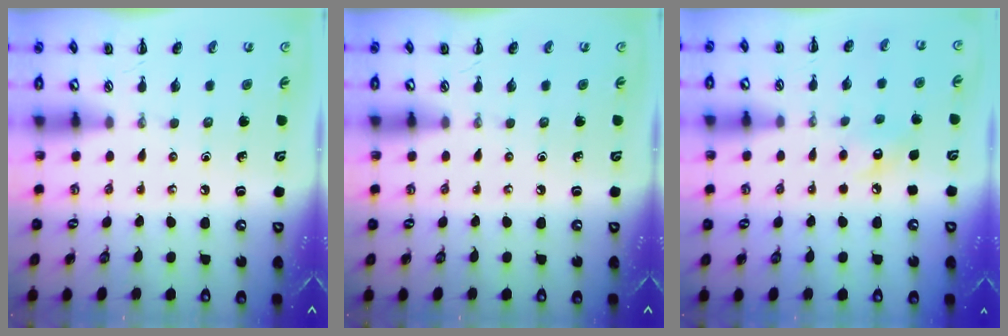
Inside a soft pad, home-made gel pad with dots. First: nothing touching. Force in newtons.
{"total": 0.0}
{"total": 7.4, "press": 7.2, "slide": 1.3}